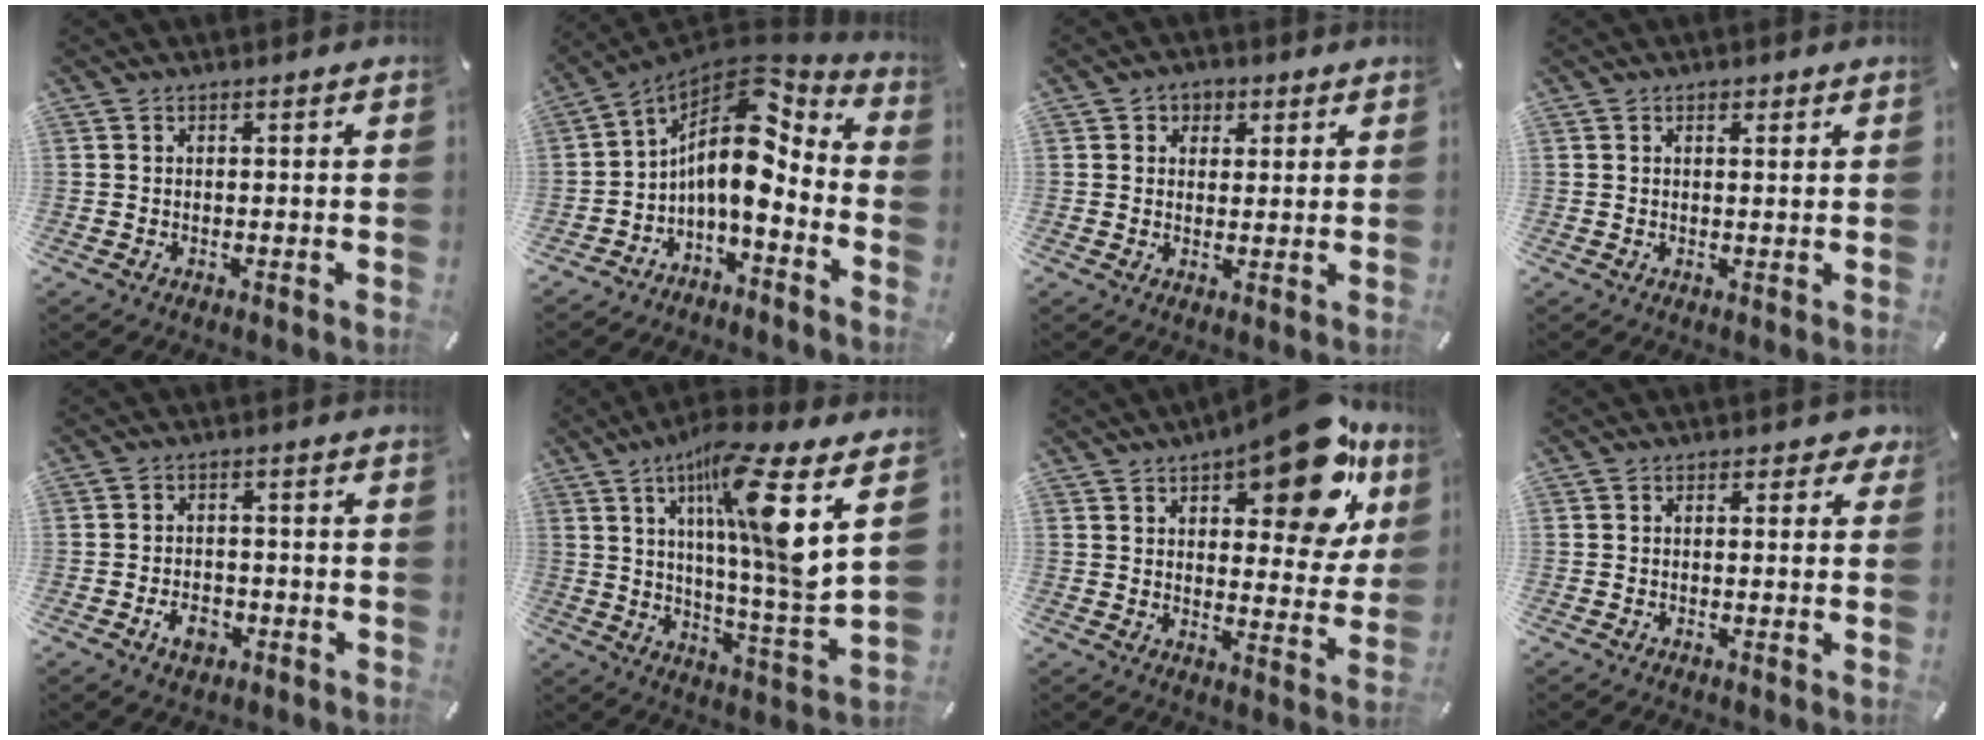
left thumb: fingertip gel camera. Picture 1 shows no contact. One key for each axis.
{"total": 13.5, "fx": 1.3, "fy": 7.3, "fz": 11.3, "tx": -0.206, "ty": -0.040, "tz": 0.017}
{"total": 3.0, "fx": 1.2, "fy": 2.6, "fz": 0.9, "tx": -0.006, "ty": 0.003, "tz": 0.017}
{"total": 1.3, "fx": 0.8, "fy": 0.4, "fz": 0.9, "tx": -0.019, "ty": 0.001, "tz": 0.013}
{"total": 5.2, "fx": -2.4, "fy": 3.5, "fz": 3.1, "tx": -0.069, "ty": 0.006, "tz": -0.047}
{"total": 18.1, "fx": 8.6, "fy": 2.0, "fz": 15.8, "tx": -0.247, "ty": -0.054, "tz": 0.120}
{"total": 20.5, "fx": 11.8, "fy": 8.5, "fz": 14.4, "tx": -0.184, "ty": -0.069, "tz": 0.187}
{"total": 1.9, "fx": 0.4, "fy": 1.1, "fz": 1.4, "tx": -0.013, "ty": 0.001, "tz": 0.002}